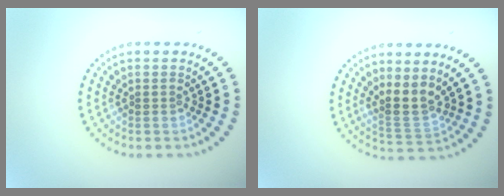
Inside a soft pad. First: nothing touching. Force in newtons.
{"total": 2.7, "press": 2.0, "slide": 1.7}